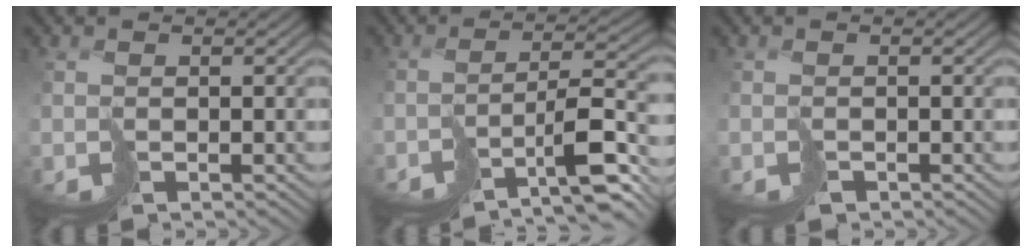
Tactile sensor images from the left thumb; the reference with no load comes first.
{"total": 8.0, "force": [-5.7, 0.9, 5.6], "torque": [-0.075, 0.005, -0.096]}
{"total": 1.0, "force": [-0.8, 0.5, 0.3], "torque": [0.000, -0.001, -0.014]}